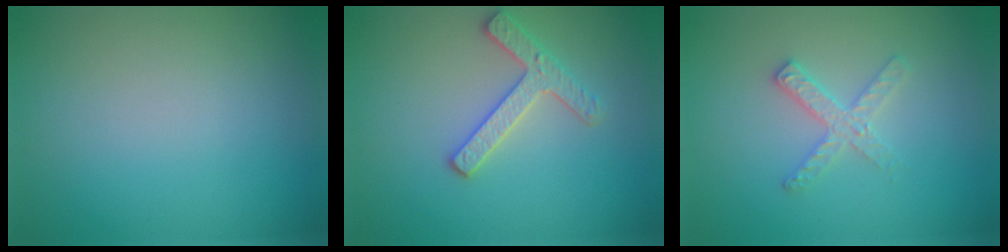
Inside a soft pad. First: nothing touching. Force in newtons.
{"total": 2.8, "press": 2.7, "slide": 0.9}
{"total": 2.2, "press": 2.2, "slide": 0.3}